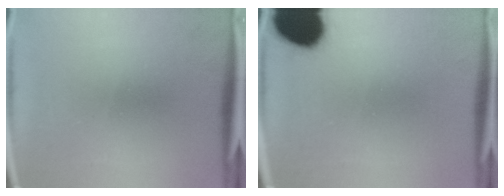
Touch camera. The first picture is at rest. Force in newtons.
{"total": 18.4}